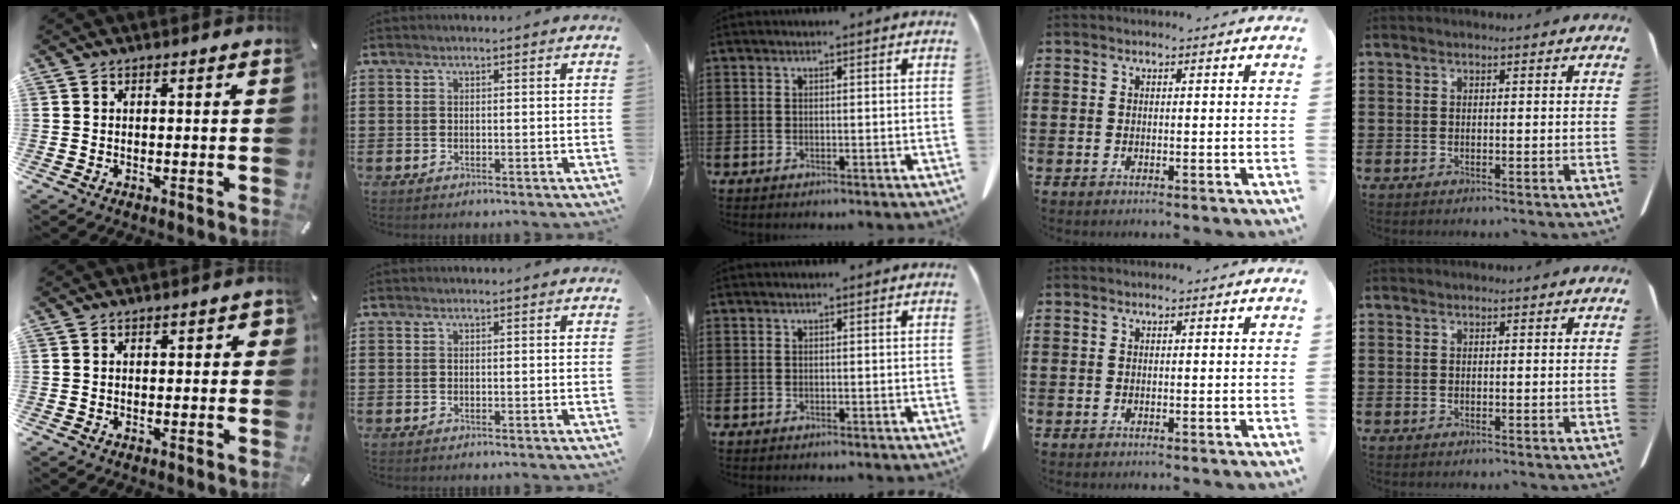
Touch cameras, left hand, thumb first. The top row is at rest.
{"thumb": {"total": 1.3, "force": [-0.1, 0.9, 1.0], "torque": [-0.010, 0.003, -0.006]}}